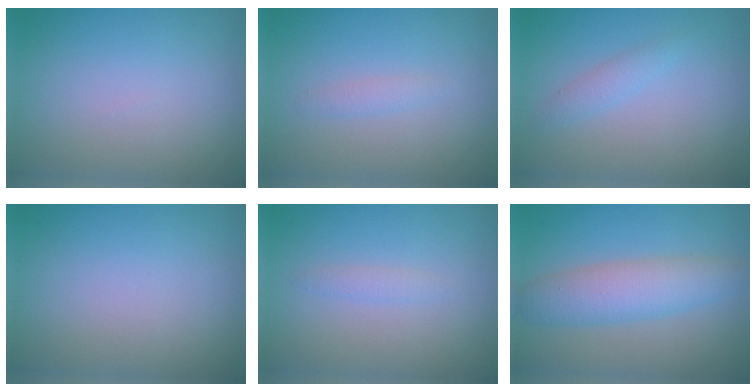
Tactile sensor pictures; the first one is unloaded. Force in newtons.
{"total": 0.9, "press": 0.9, "slide": 0.0}
{"total": 1.3, "press": 1.3, "slide": 0.0}
{"total": 0.0}
{"total": 0.8, "press": 0.8, "slide": 0.0}
{"total": 4.6, "press": 4.6, "slide": 0.1}